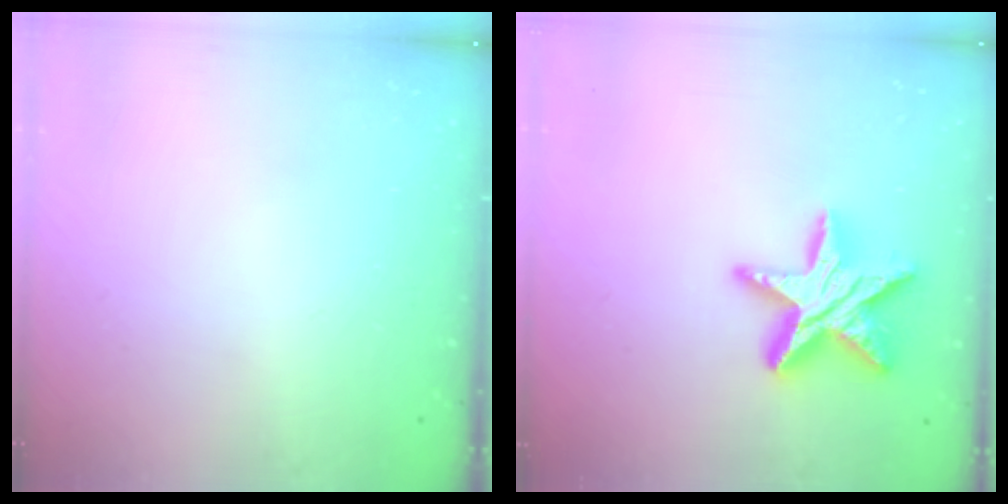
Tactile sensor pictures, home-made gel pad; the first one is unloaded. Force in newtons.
{"total": 17.4, "press": 17.3, "slide": 1.1}